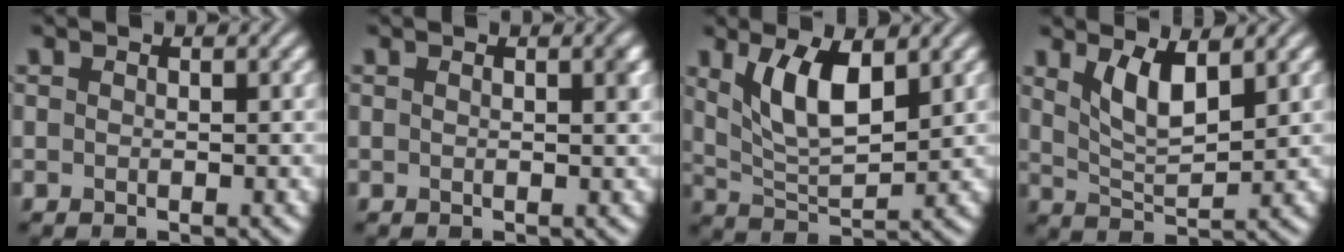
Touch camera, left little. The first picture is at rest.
{"total": 1.1, "force": [0.3, 0.2, 1.0], "torque": [-0.011, 0.003, 0.003]}
{"total": 5.5, "force": [2.4, 2.2, 4.5], "torque": [-0.096, -0.007, 0.047]}
{"total": 4.1, "force": [2.1, 1.3, 3.2], "torque": [-0.068, -0.008, 0.044]}